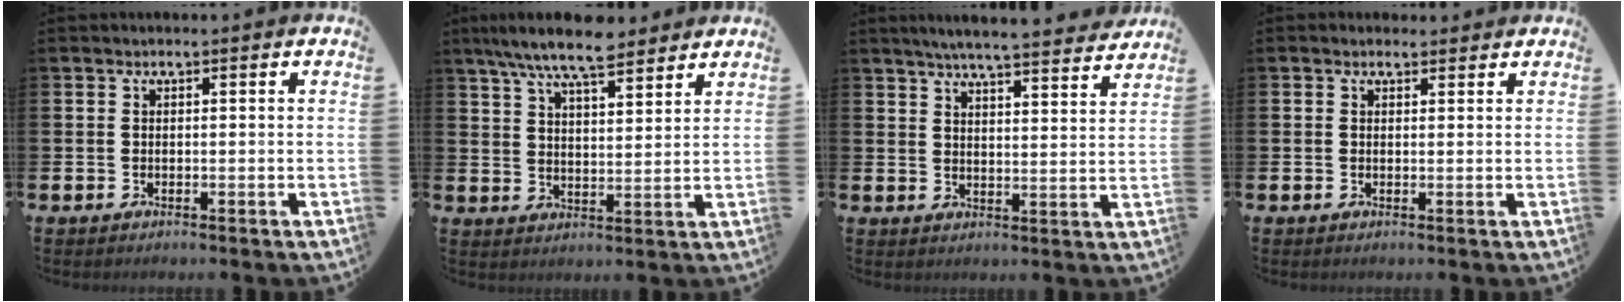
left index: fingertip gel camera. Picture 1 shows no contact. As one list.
[{"total": 8.7, "force": [7.8, 1.7, 3.5], "torque": [-0.075, -0.032, 0.141]}, {"total": 5.8, "force": [5.6, -0.2, 1.4], "torque": [-0.044, -0.032, 0.099]}, {"total": 1.0, "force": [0.8, 0.6, 0.2], "torque": [0.009, 0.003, 0.010]}]